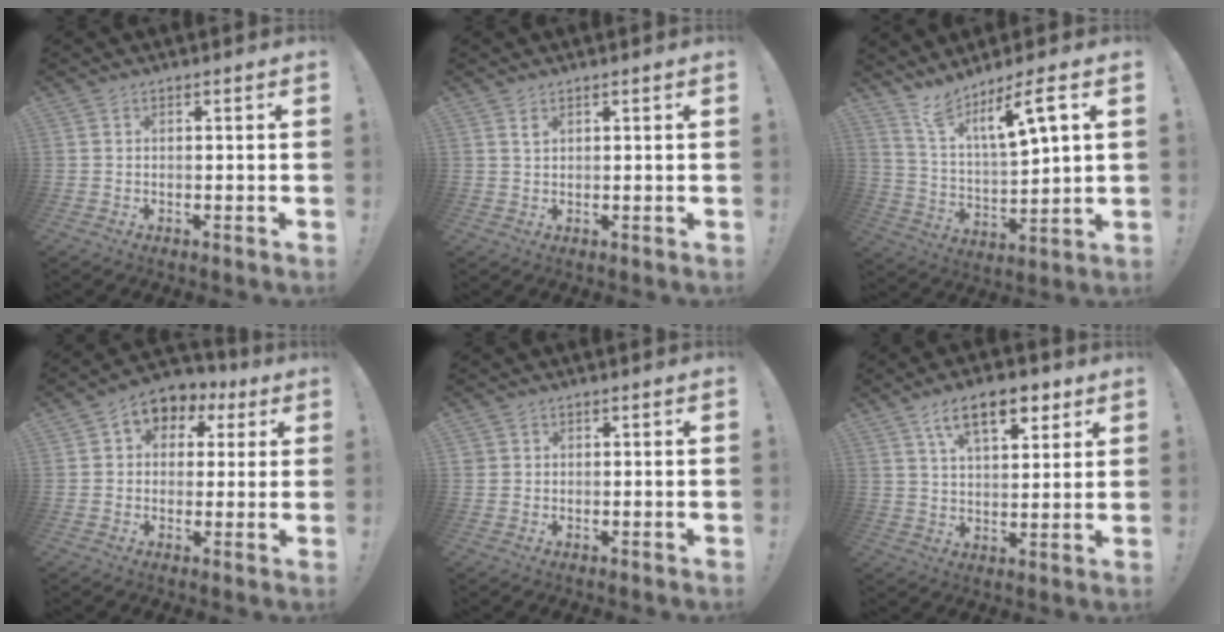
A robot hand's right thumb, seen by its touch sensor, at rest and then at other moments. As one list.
[{"total": 1.4, "force": [0.9, 0.8, 0.7], "torque": [-0.004, -0.004, 0.014]}, {"total": 10.9, "force": [7.9, 1.3, 7.4], "torque": [-0.133, -0.049, 0.131]}, {"total": 6.2, "force": [1.3, 5.5, 2.4], "torque": [-0.027, -0.007, 0.029]}, {"total": 1.2, "force": [0.5, 1.1, 0.2], "torque": [0.002, -0.002, 0.009]}, {"total": 13.2, "force": [7.3, 5.9, 9.2], "torque": [-0.143, -0.016, 0.127]}]